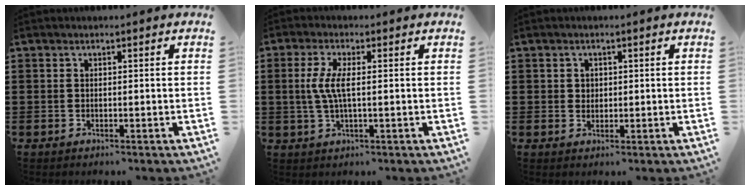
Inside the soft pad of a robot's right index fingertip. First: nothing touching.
{"total": 4.6, "force": [0.1, 1.0, 4.4], "torque": [-0.104, -0.008, -0.007]}
{"total": 1.4, "force": [0.5, 1.2, 0.3], "torque": [-0.009, 0.006, 0.010]}